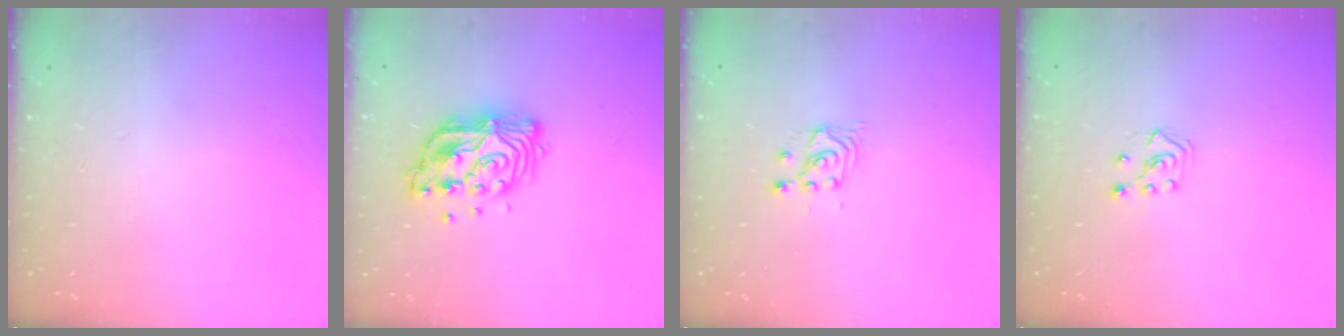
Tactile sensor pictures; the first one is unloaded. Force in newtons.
{"total": 12.7, "press": 12.6, "slide": 1.0}
{"total": 2.6, "press": 2.5, "slide": 0.3}
{"total": 3.8, "press": 3.8, "slide": 0.3}